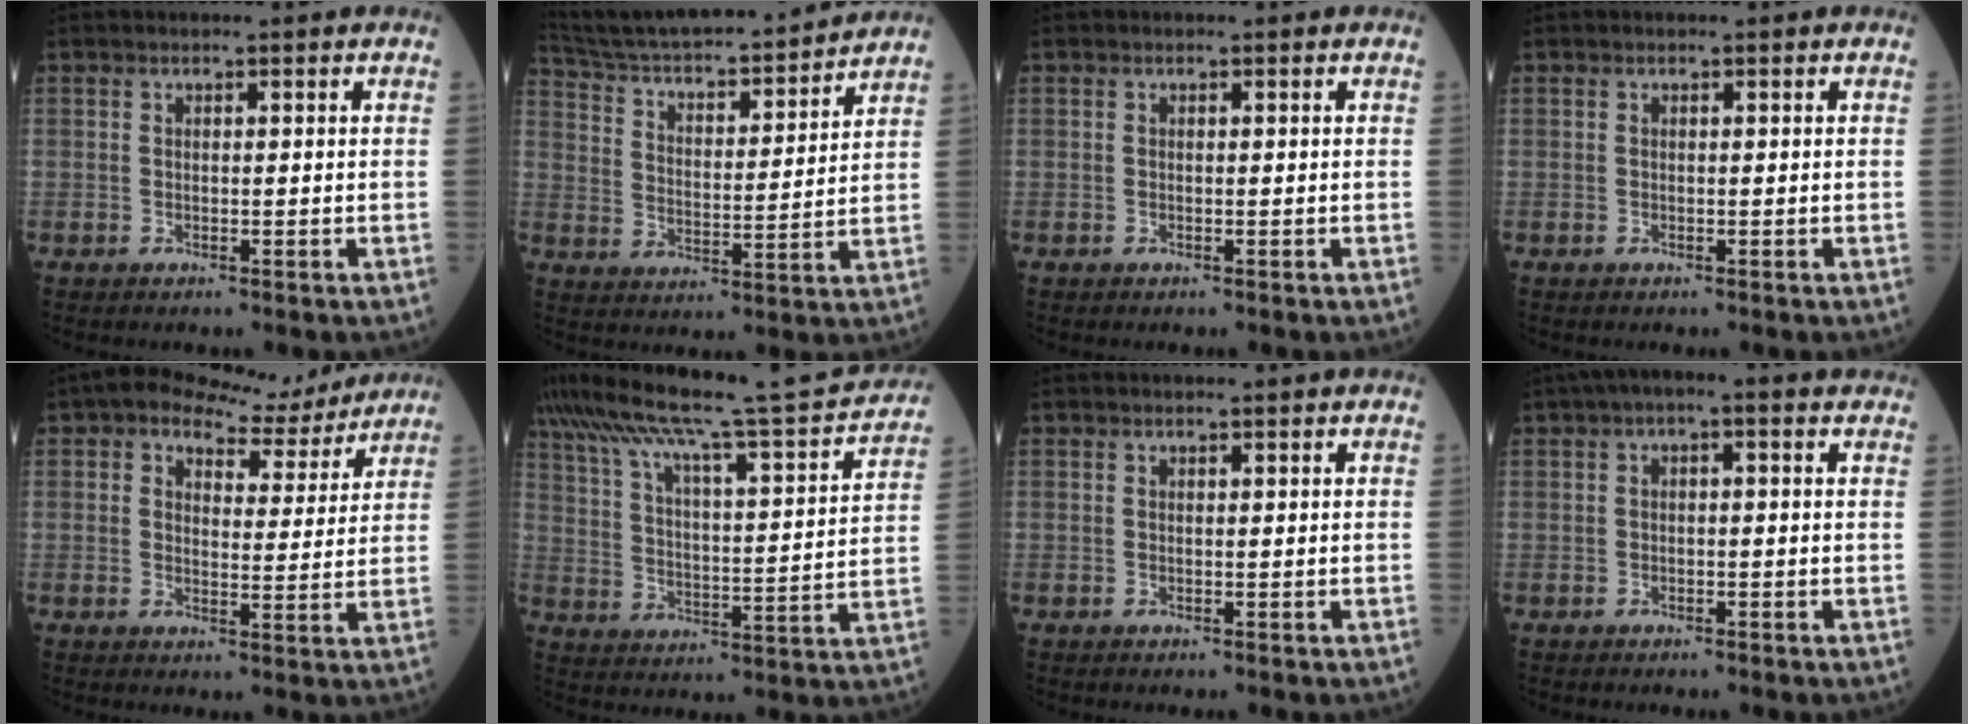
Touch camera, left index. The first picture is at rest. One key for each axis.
{"total": 21.4, "fx": 19.9, "fy": 2.0, "fz": 7.7, "tx": -0.131, "ty": 0.004, "tz": 0.302}
{"total": 0.0}
{"total": 0.0}
{"total": 8.1, "fx": 7.0, "fy": 3.3, "fz": 2.3, "tx": -0.035, "ty": 0.013, "tz": 0.090}
{"total": 25.5, "fx": 22.3, "fy": 1.4, "fz": 12.3, "tx": -0.213, "ty": -0.006, "tz": 0.313}
{"total": 0.6, "fx": 0.5, "fy": -0.1, "fz": 0.3, "tx": -0.004, "ty": 0.006, "tz": 0.011}
{"total": 4.3, "fx": 2.0, "fy": 1.2, "fz": 3.6, "tx": -0.052, "ty": 0.033, "tz": 0.022}